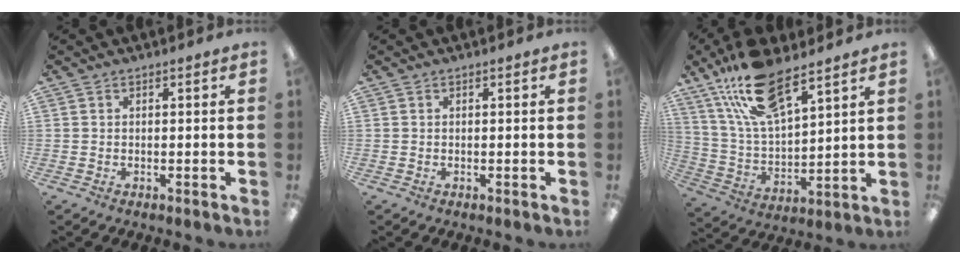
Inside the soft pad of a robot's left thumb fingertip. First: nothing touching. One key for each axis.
{"total": 0.0}
{"total": 17.4, "fx": 12.2, "fy": 6.2, "fz": 10.7, "tx": -0.220, "ty": -0.044, "tz": 0.217}